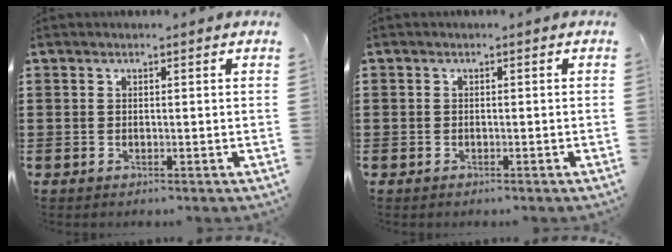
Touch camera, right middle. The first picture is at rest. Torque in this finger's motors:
{"motor_torque": [2.14, 0.00, -0.47, -0.10]}